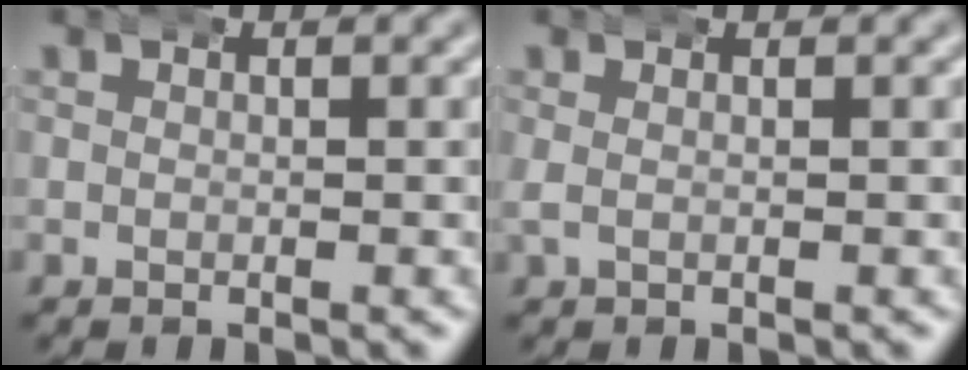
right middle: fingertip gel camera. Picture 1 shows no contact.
{"total": 0.9, "force": [0.3, 0.4, 0.8], "torque": [-0.023, -0.003, 0.009]}